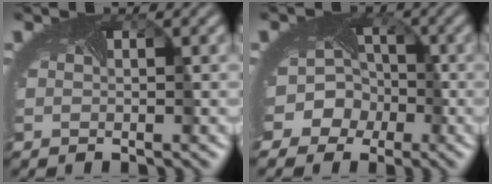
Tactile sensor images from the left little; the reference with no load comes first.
{"total": 10.1, "force": [-3.6, 8.8, 3.4], "torque": [-0.066, 0.007, -0.085]}